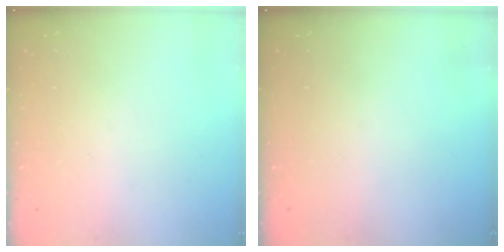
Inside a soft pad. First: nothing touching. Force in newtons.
{"total": 0.0}